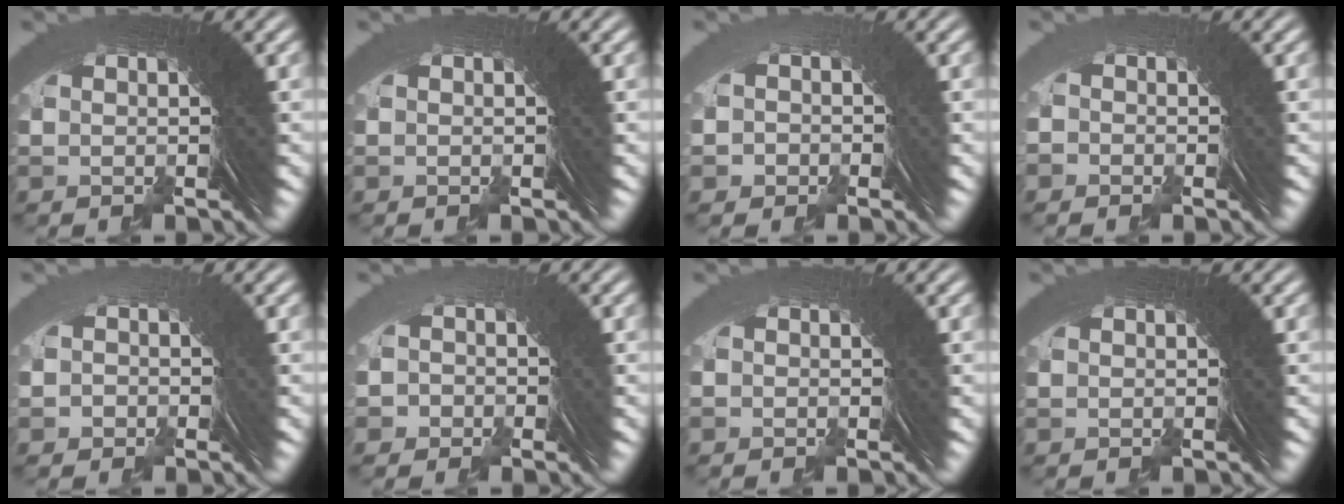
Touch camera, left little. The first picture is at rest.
{"total": 0.7, "force": [0.2, -0.1, -0.6], "torque": [0.011, 0.002, 0.003]}
{"total": 3.1, "force": [0.1, 2.8, -1.3], "torque": [0.028, 0.007, -0.010]}
{"total": 2.2, "force": [-0.1, 2.0, -0.8], "torque": [0.018, 0.005, -0.011]}
{"total": 2.8, "force": [0.1, 2.2, -1.6], "torque": [0.031, 0.010, -0.010]}
{"total": 3.6, "force": [-0.2, 3.5, -0.9], "torque": [0.022, 0.004, -0.014]}
{"total": 1.3, "force": [0.3, 0.6, -1.1], "torque": [0.022, 0.003, 0.000]}
{"total": 0.0}